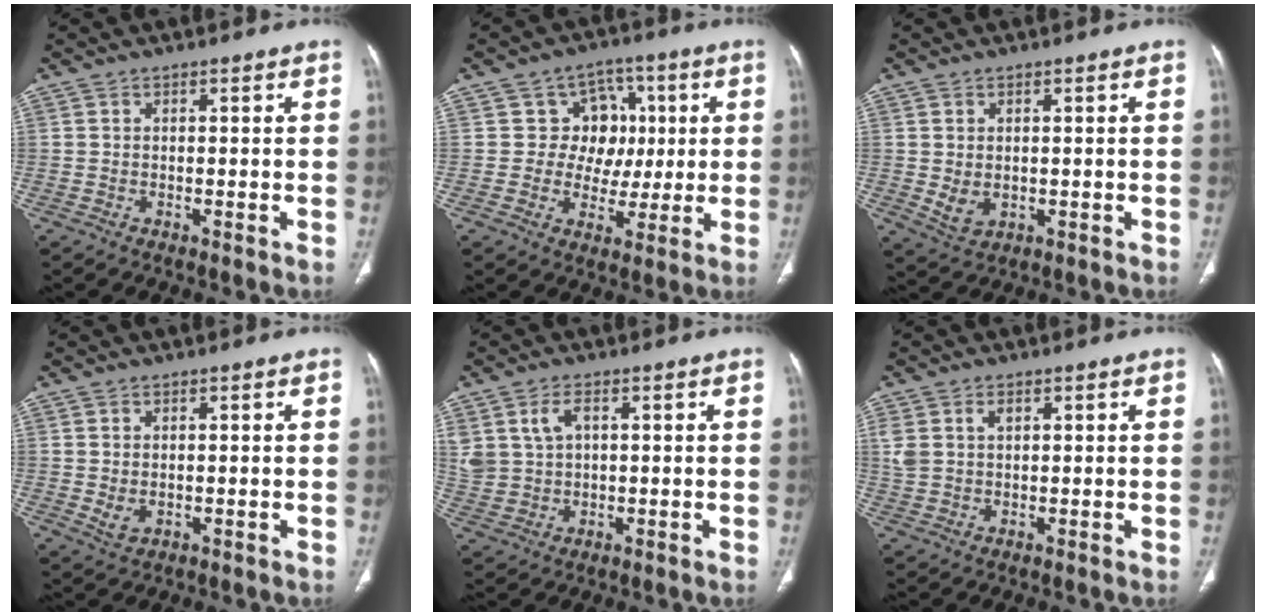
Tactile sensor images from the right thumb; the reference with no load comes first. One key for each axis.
{"total": 9.5, "fx": 1.8, "fy": 8.8, "fz": 3.3, "tx": 0.012, "ty": 0.008, "tz": 0.025}
{"total": 3.6, "fx": 0.0, "fy": 2.5, "fz": 2.6, "tx": -0.046, "ty": -0.004, "tz": 0.014}
{"total": 2.6, "fx": 0.0, "fy": 1.8, "fz": 1.9, "tx": -0.036, "ty": -0.004, "tz": 0.008}
{"total": 7.4, "fx": 2.6, "fy": 5.2, "fz": 4.6, "tx": -0.096, "ty": -0.001, "tz": 0.063}
{"total": 4.3, "fx": 1.6, "fy": 2.8, "fz": 2.8, "tx": -0.060, "ty": 0.007, "tz": 0.043}